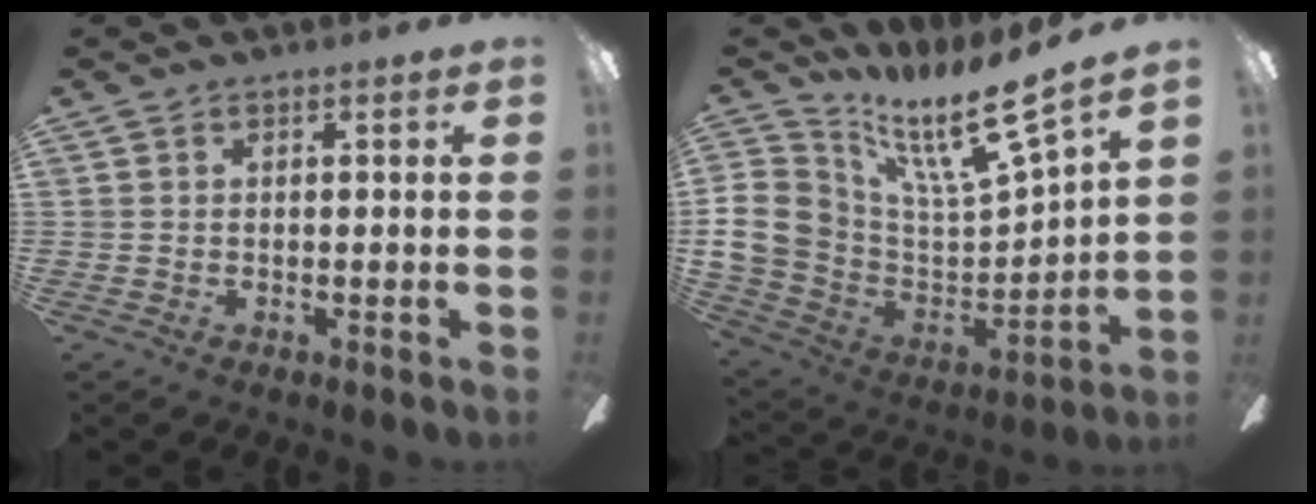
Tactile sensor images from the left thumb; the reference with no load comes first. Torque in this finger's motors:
{"motor_torque": [2.39, 2.26, 1.94, -0.83, 0.20]}